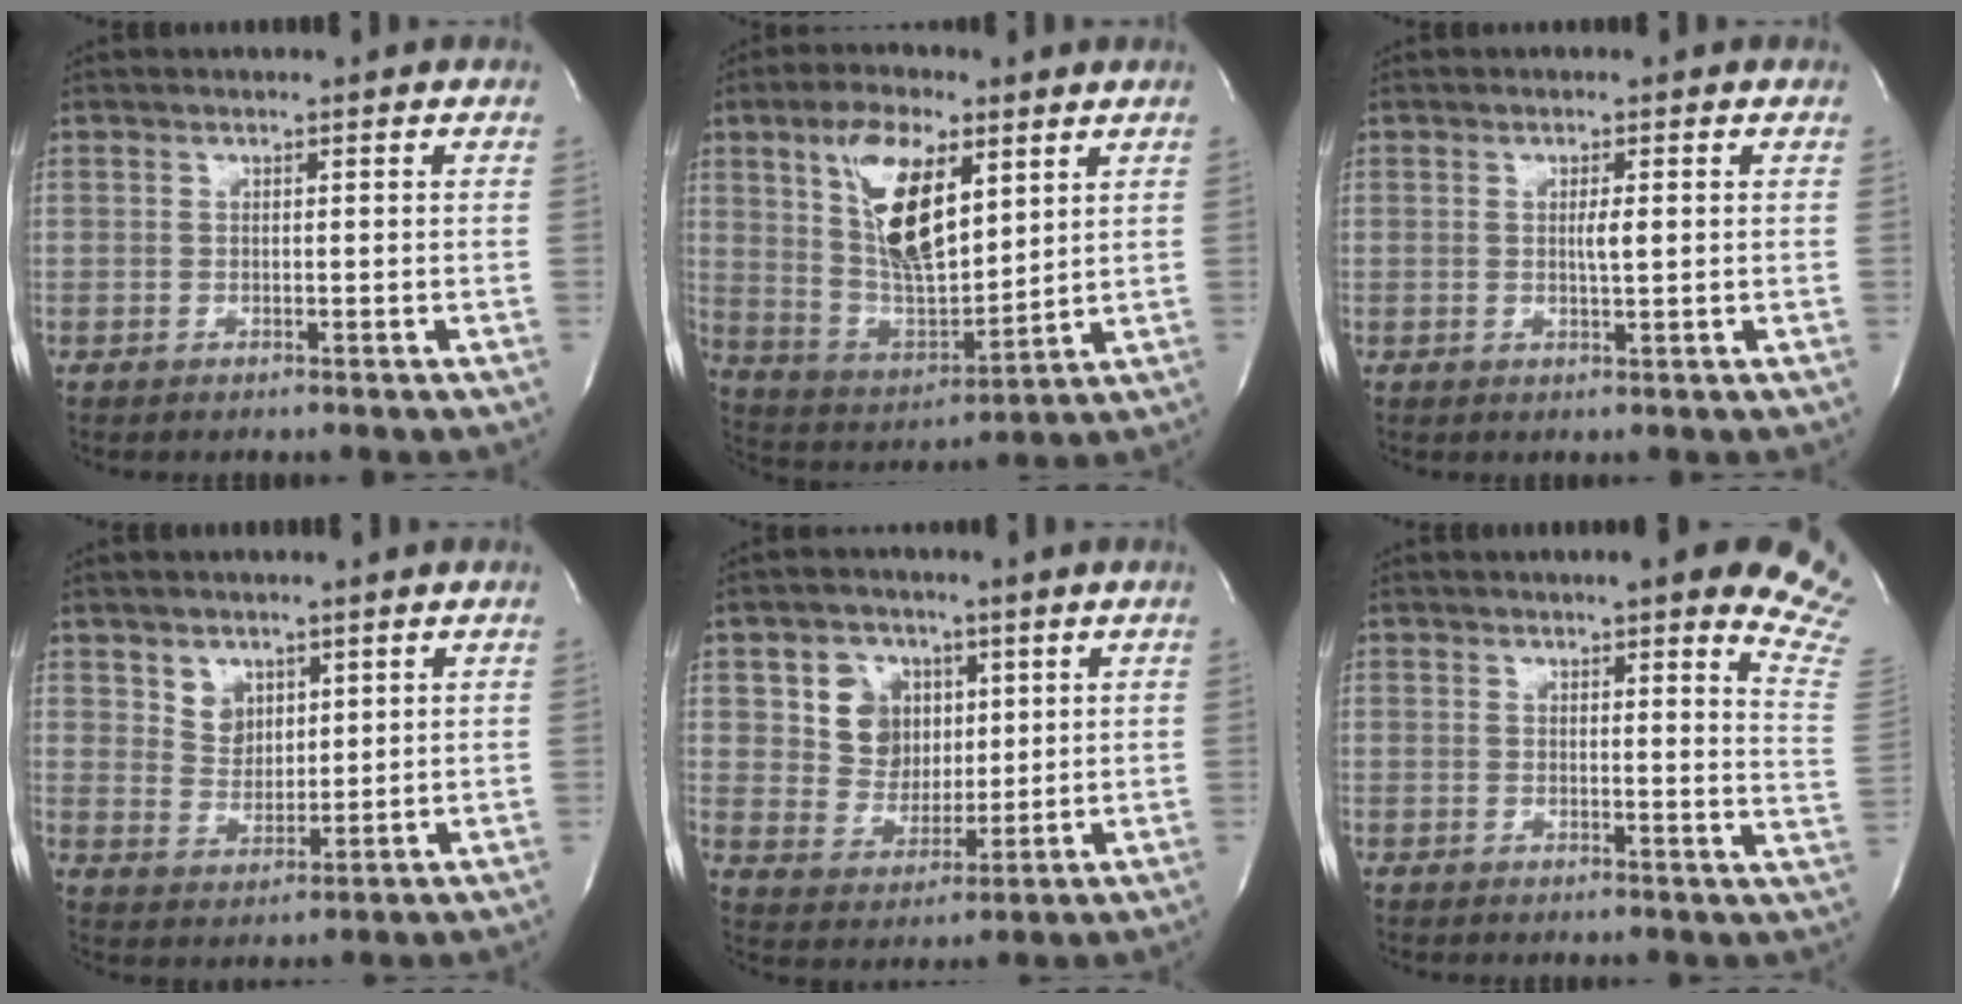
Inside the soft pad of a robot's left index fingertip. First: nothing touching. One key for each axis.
{"total": 14.5, "fx": 6.0, "fy": 5.5, "fz": 12.0, "tx": -0.233, "ty": 0.000, "tz": 0.114}
{"total": 2.0, "fx": 0.0, "fy": 0.3, "fz": 2.0, "tx": -0.038, "ty": -0.005, "tz": -0.001}
{"total": 4.3, "fx": 2.4, "fy": 3.2, "fz": 1.5, "tx": -0.030, "ty": -0.002, "tz": 0.053}
{"total": 7.9, "fx": 2.9, "fy": 6.9, "fz": 2.6, "tx": -0.053, "ty": 0.014, "tz": 0.061}
{"total": 15.6, "fx": 12.5, "fy": 1.4, "fz": 9.1, "tx": -0.097, "ty": -0.065, "tz": 0.114}